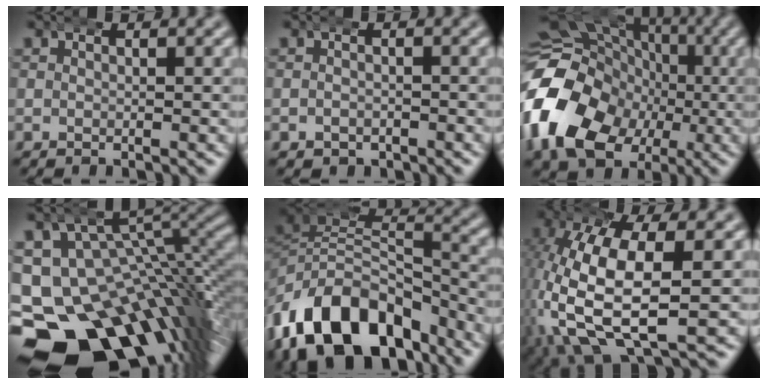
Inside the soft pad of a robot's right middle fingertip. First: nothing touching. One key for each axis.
{"total": 1.5, "fx": -0.8, "fy": 1.3, "fz": 0.3, "tx": -0.005, "ty": -0.007, "tz": -0.009}
{"total": 15.9, "fx": -2.3, "fy": 13.6, "fz": 8.0, "tx": -0.155, "ty": -0.027, "tz": -0.044}
{"total": 24.9, "fx": -10.0, "fy": 17.8, "fz": 14.3, "tx": -0.249, "ty": -0.088, "tz": -0.139}
{"total": 15.0, "fx": -7.1, "fy": 10.1, "fz": 8.6, "tx": -0.168, "ty": -0.047, "tz": -0.096}
{"total": 10.6, "fx": -1.1, "fy": 6.1, "fz": 8.6, "tx": -0.202, "ty": -0.045, "tz": 0.005}